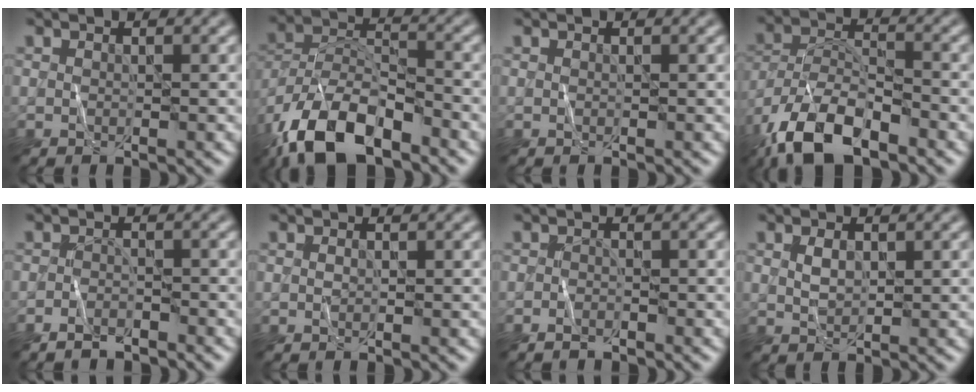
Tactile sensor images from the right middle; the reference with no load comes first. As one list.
[{"total": 11.8, "force": [-8.0, 4.9, 7.2], "torque": [-0.137, -0.001, -0.156]}, {"total": 0.0}, {"total": 10.4, "force": [-7.1, 4.0, 6.5], "torque": [-0.122, -0.004, -0.141]}, {"total": 1.9, "force": [-1.8, 0.3, 0.5], "torque": [-0.008, 0.002, -0.034]}, {"total": 0.0}, {"total": 1.1, "force": [-1.1, 0.1, 0.3], "torque": [-0.007, -0.001, -0.020]}, {"total": 1.3, "force": [0.4, 0.8, 1.0], "torque": [-0.022, 0.000, 0.011]}]